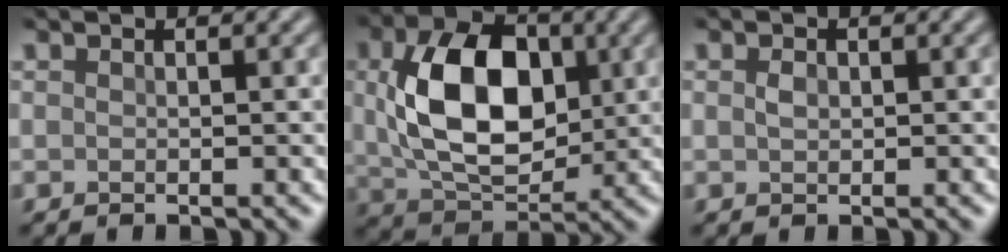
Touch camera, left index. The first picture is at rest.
{"total": 10.3, "force": [1.2, 6.7, 7.8], "torque": [-0.151, 0.004, 0.025]}
{"total": 1.0, "force": [0.2, 0.7, 0.7], "torque": [-0.016, 0.000, 0.003]}